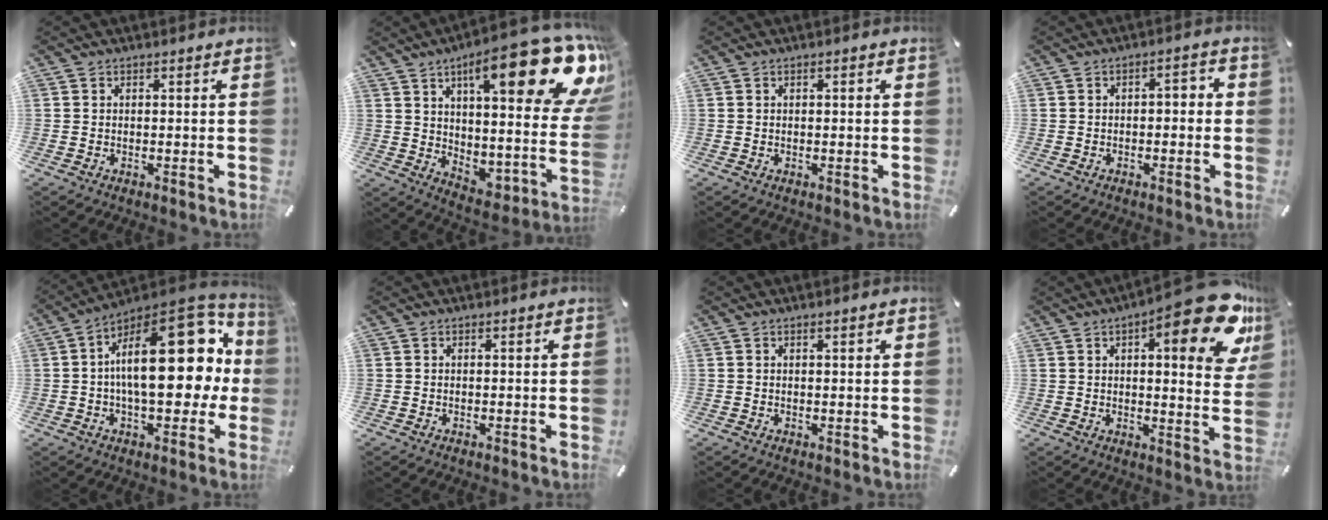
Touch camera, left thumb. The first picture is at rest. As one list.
[{"total": 24.9, "force": [13.2, 9.8, 18.8], "torque": [-0.239, -0.101, 0.219]}, {"total": 0.5, "force": [0.0, 0.2, 0.5], "torque": [-0.008, 0.001, 0.000]}, {"total": 2.8, "force": [-1.4, 1.4, 1.9], "torque": [-0.035, 0.014, -0.031]}, {"total": 26.2, "force": [4.1, 12.4, 22.7], "torque": [-0.327, -0.033, 0.071]}, {"total": 0.0}, {"total": 0.8, "force": [0.4, 0.2, 0.6], "torque": [-0.012, 0.001, 0.007]}, {"total": 20.0, "force": [10.2, 6.2, 16.0], "torque": [-0.202, -0.073, 0.152]}]